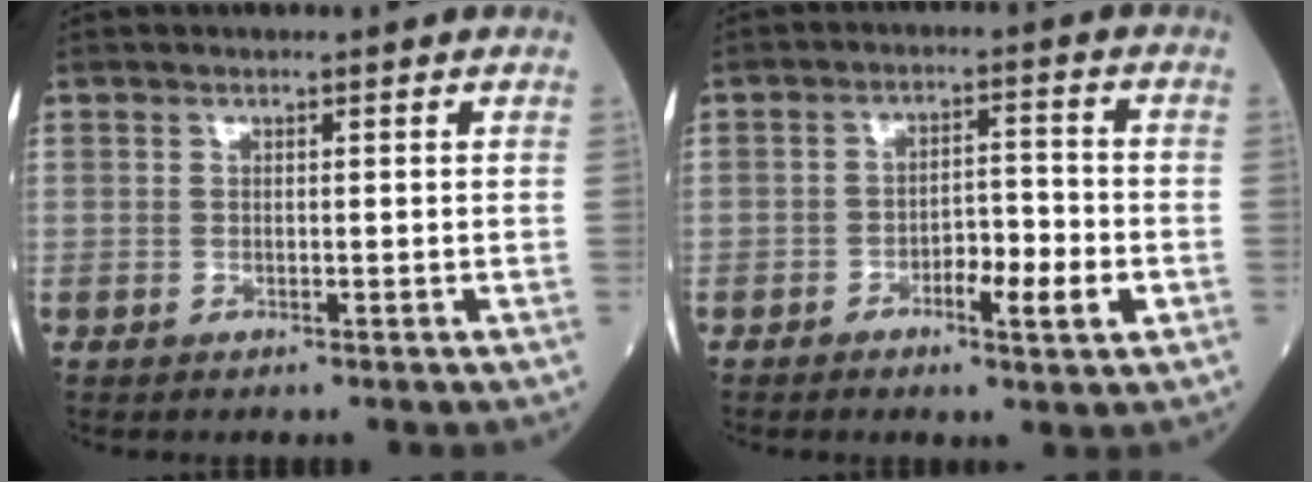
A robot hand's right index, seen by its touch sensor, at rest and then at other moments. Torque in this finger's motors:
{"motor_torque": [0.49, -0.43, 0.12, 0.03]}